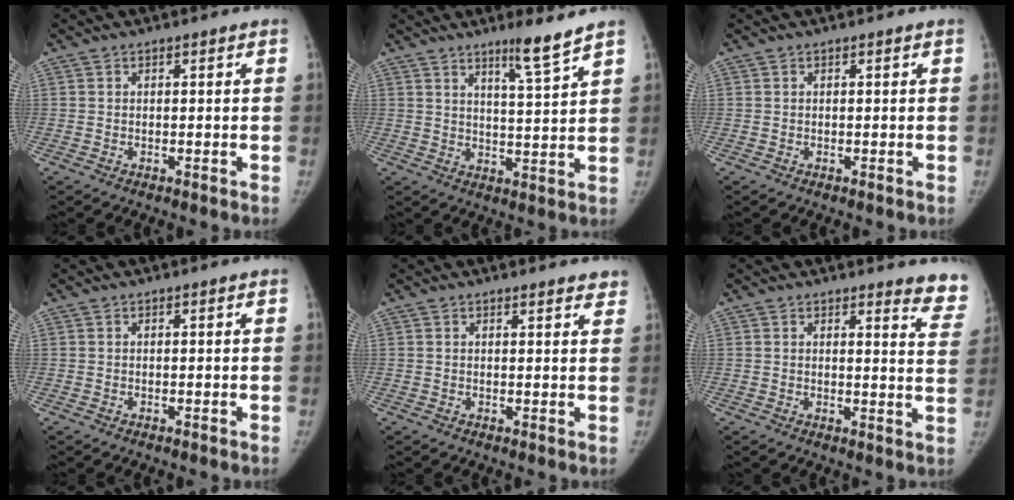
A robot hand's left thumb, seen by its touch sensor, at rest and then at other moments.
{"total": 6.4, "force": [4.9, -0.5, 4.1], "torque": [-0.059, -0.045, 0.084]}
{"total": 0.0}
{"total": 0.0}
{"total": 3.4, "force": [3.1, 0.9, 1.0], "torque": [0.010, -0.011, 0.025]}
{"total": 8.5, "force": [8.1, 1.5, 2.2], "torque": [0.011, -0.076, 0.062]}